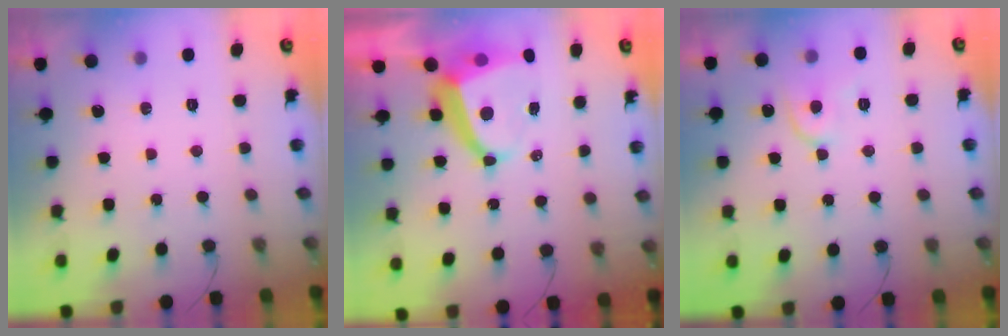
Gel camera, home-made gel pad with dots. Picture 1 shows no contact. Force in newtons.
{"total": 8.6, "press": 8.5, "slide": 1.0}
{"total": 8.5, "press": 8.4, "slide": 1.2}